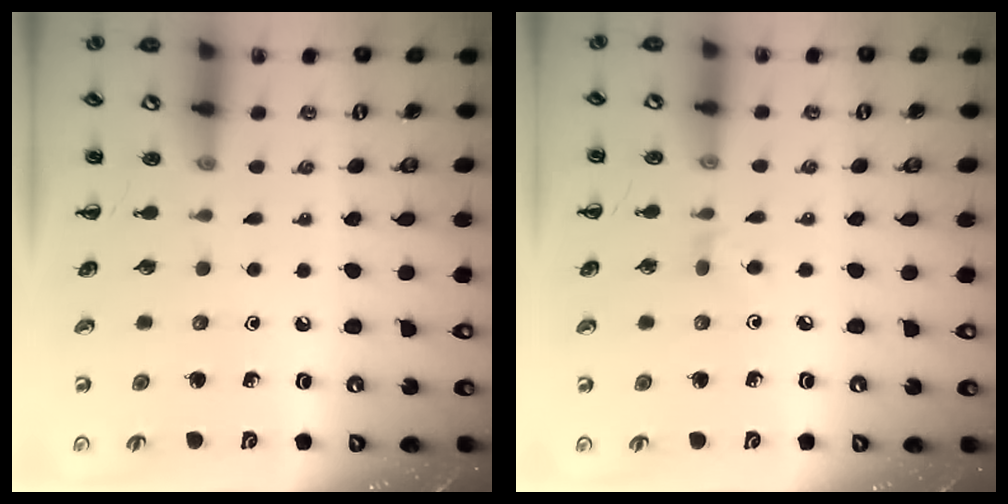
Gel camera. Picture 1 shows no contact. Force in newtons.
{"total": 4.5, "press": 4.3, "slide": 1.6}